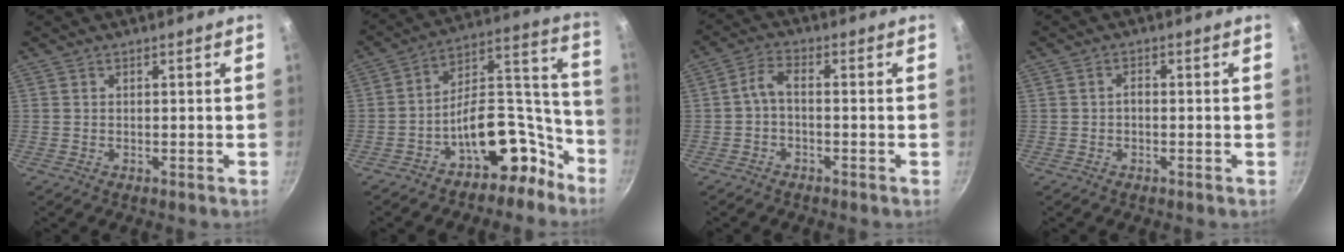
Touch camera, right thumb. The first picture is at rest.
{"total": 15.8, "force": [-9.8, 8.6, 8.9], "torque": [-0.049, 0.135, -0.154]}
{"total": 3.5, "force": [-1.3, 1.5, 2.9], "torque": [-0.068, 0.024, -0.032]}
{"total": 1.4, "force": [-0.4, 0.8, 1.1], "torque": [-0.015, 0.011, -0.006]}